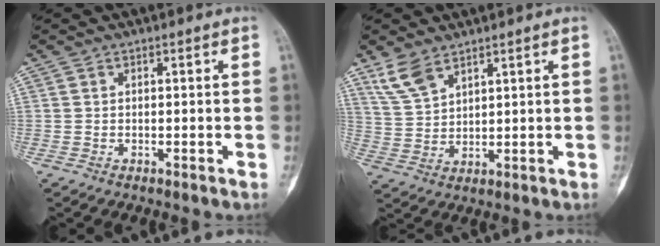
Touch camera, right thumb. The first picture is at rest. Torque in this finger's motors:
{"motor_torque": [0.41, 0.50, -0.06, 0.15, 0.00]}